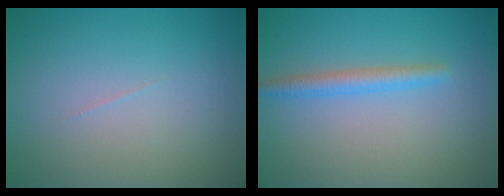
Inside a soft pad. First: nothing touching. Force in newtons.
{"total": 2.2, "press": 2.1, "slide": 0.1}